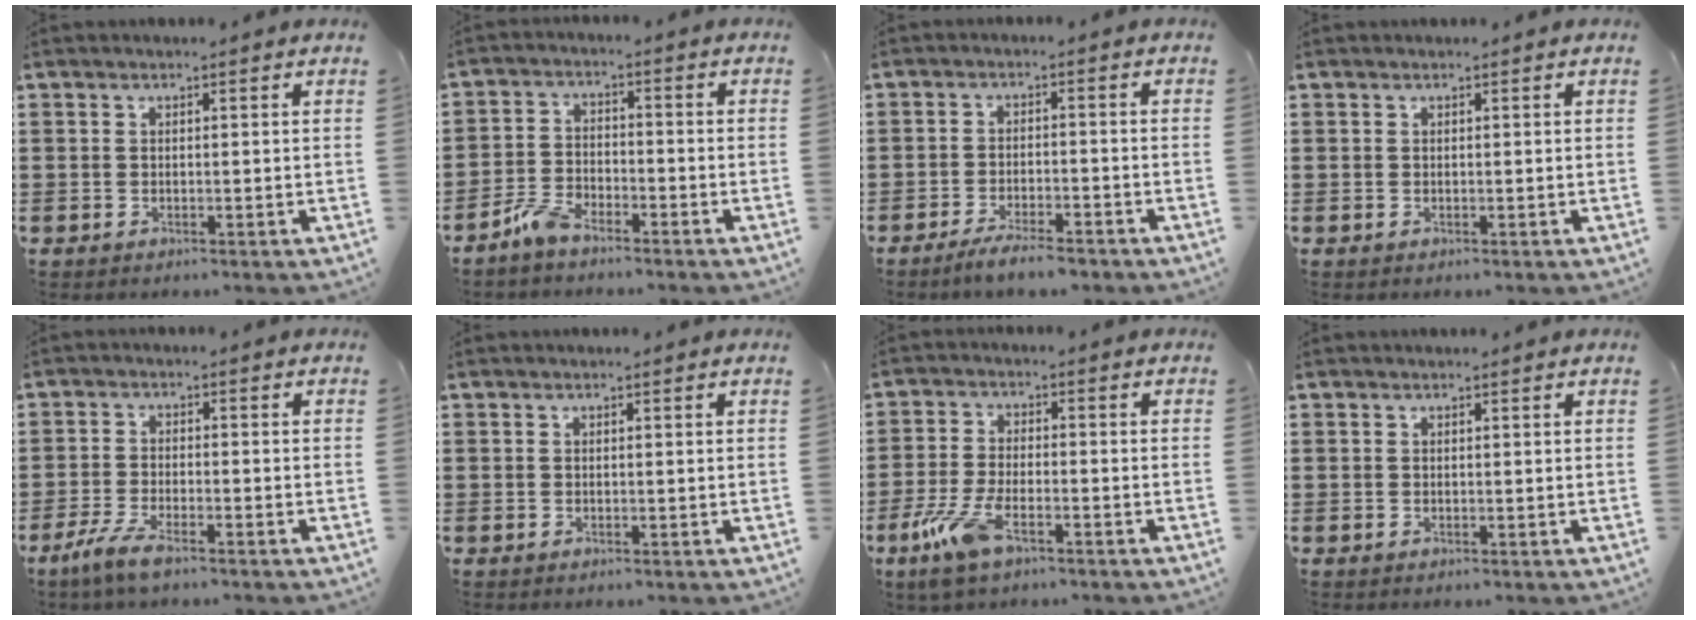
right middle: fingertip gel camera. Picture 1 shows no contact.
{"total": 4.2, "force": [-3.6, 1.3, 1.9], "torque": [-0.060, 0.005, -0.076]}
{"total": 3.9, "force": [-3.4, 0.3, 1.8], "torque": [-0.037, -0.004, -0.065]}
{"total": 0.0}
{"total": 4.4, "force": [-3.3, 0.6, 2.8], "torque": [-0.076, -0.012, -0.068]}
{"total": 0.0}
{"total": 7.5, "force": [-4.0, 2.6, 5.8], "torque": [-0.141, -0.011, -0.078]}
{"total": 0.0}